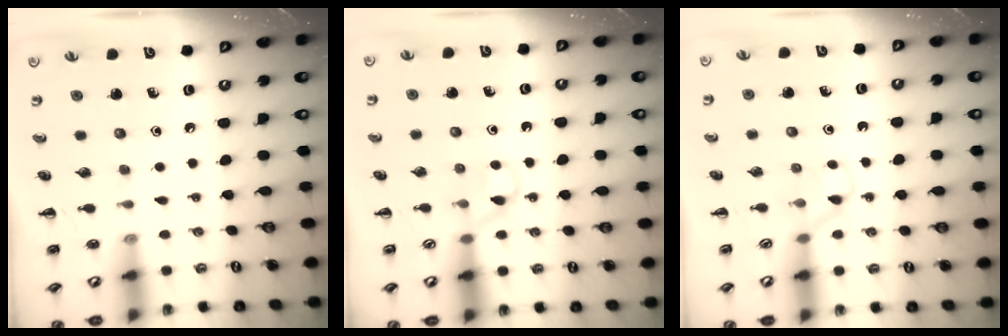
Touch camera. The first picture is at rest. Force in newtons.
{"total": 3.0, "press": 2.9, "slide": 1.0}
{"total": 3.5, "press": 3.3, "slide": 1.2}